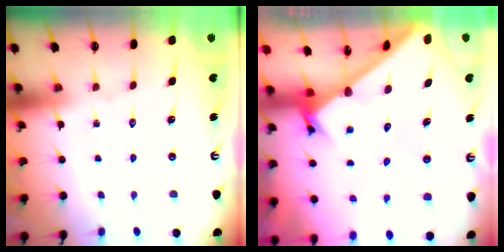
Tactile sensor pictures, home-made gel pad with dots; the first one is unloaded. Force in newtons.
{"total": 2.7, "press": 2.7, "slide": 0.3}